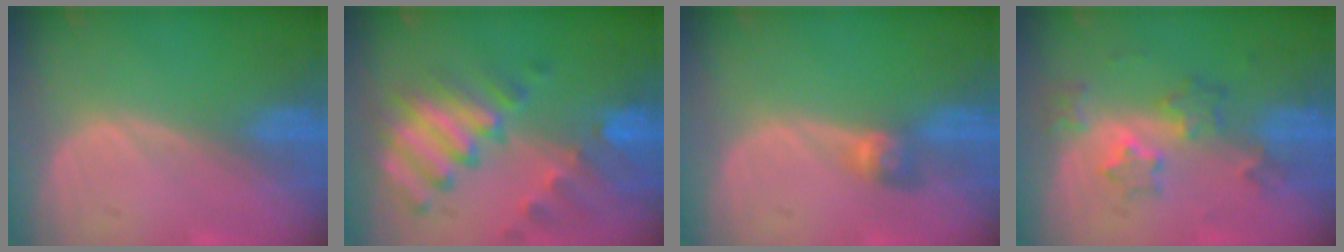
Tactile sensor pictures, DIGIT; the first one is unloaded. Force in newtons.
{"total": 10.1, "press": 8.8, "slide": 4.9}
{"total": 2.7, "press": 2.4, "slide": 1.2}
{"total": 6.1, "press": 5.4, "slide": 2.8}